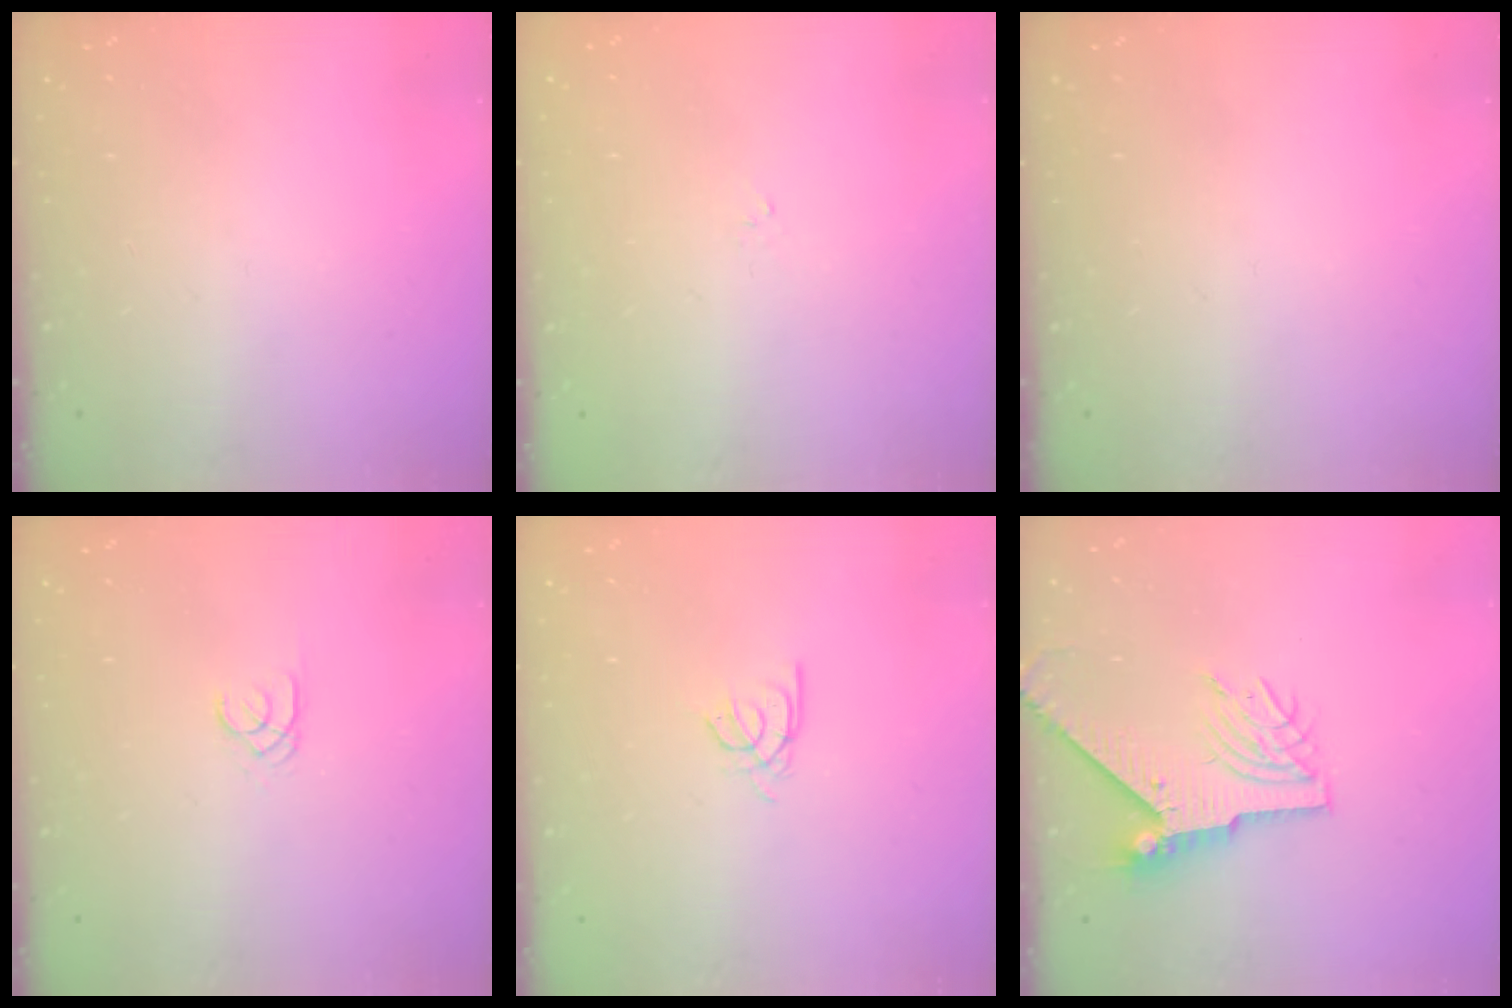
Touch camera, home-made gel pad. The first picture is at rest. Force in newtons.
{"total": 1.2, "press": 1.2, "slide": 0.4}
{"total": 0.0}
{"total": 1.8, "press": 1.7, "slide": 0.2}
{"total": 2.4, "press": 2.4, "slide": 0.4}
{"total": 8.2, "press": 8.1, "slide": 1.1}